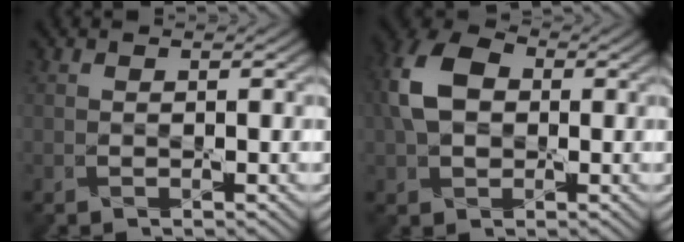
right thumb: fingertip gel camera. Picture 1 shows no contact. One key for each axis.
{"total": 8.5, "fx": 0.9, "fy": 6.1, "fz": 5.9, "tx": -0.149, "ty": 0.014, "tz": 0.007}